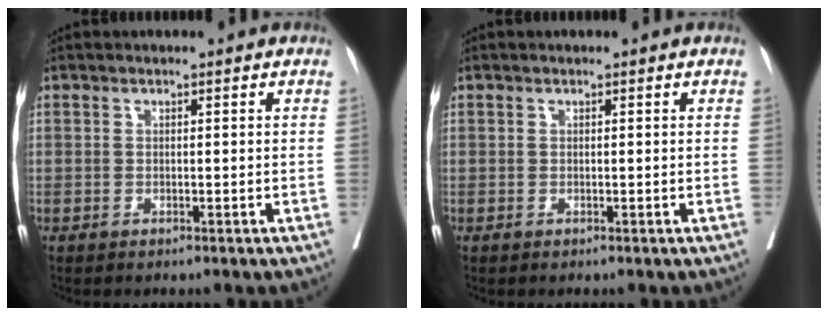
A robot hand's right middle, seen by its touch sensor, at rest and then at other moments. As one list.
[{"total": 0.0}]